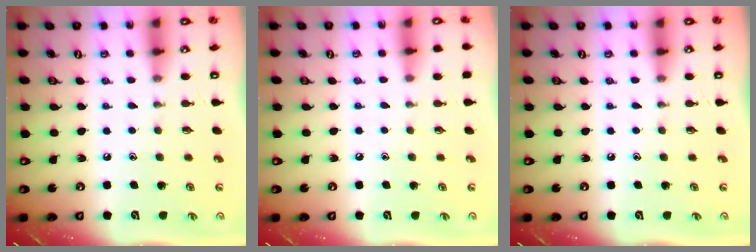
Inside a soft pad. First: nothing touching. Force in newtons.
{"total": 1.0, "press": 1.0, "slide": 0.2}
{"total": 0.0}